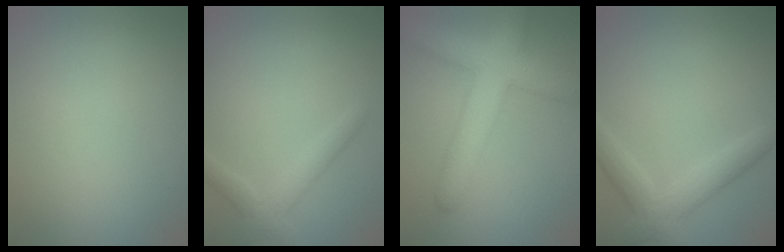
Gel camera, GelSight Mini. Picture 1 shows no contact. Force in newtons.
{"total": 2.5, "press": 2.5, "slide": 0.1}
{"total": 6.9, "press": 6.9, "slide": 0.2}
{"total": 3.8, "press": 3.8, "slide": 0.3}